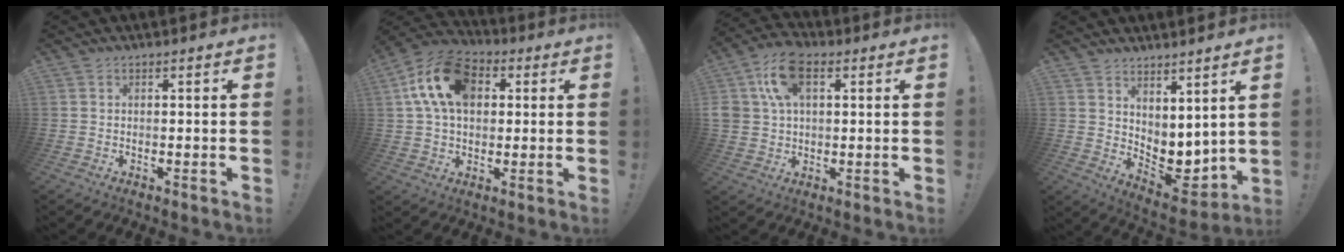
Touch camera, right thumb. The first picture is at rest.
{"total": 16.4, "force": [4.7, 11.4, 10.9], "torque": [-0.192, 0.007, 0.089]}
{"total": 13.0, "force": [4.3, 8.4, 8.9], "torque": [-0.185, 0.003, 0.082]}
{"total": 5.6, "force": [2.5, 4.2, 2.7], "torque": [-0.017, -0.046, 0.058]}